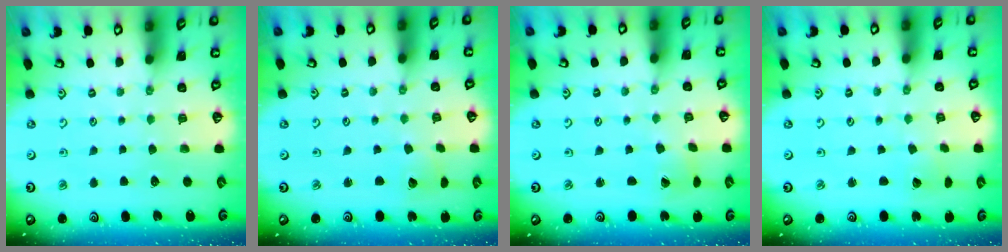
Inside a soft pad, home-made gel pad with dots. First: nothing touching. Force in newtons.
{"total": 2.3, "press": 2.3, "slide": 0.3}
{"total": 1.2, "press": 1.1, "slide": 0.3}
{"total": 1.9, "press": 1.9, "slide": 0.1}